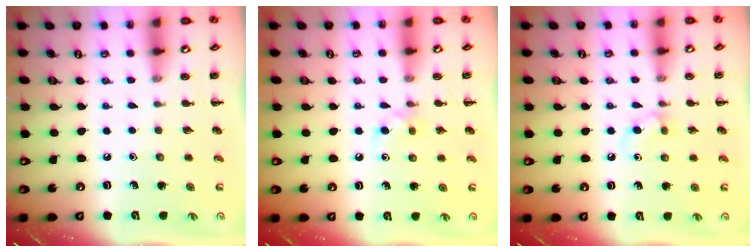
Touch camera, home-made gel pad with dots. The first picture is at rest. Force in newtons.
{"total": 4.6, "press": 4.3, "slide": 1.7}
{"total": 4.1, "press": 3.7, "slide": 1.7}